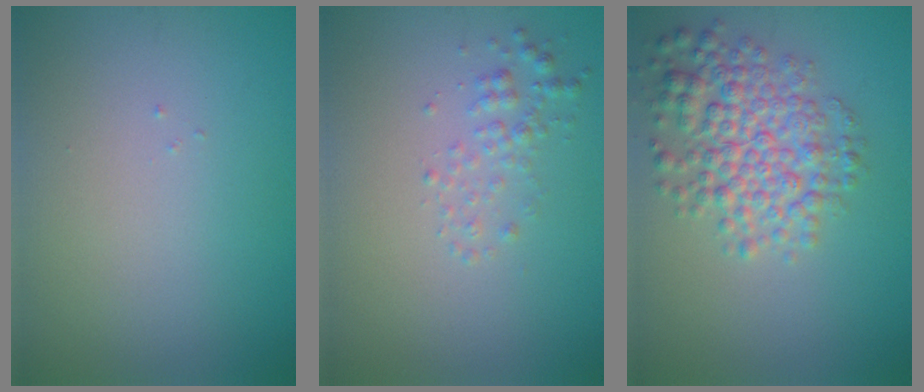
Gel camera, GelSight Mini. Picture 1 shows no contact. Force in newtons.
{"total": 1.7, "press": 1.7, "slide": 0.0}
{"total": 5.5, "press": 5.5, "slide": 0.1}